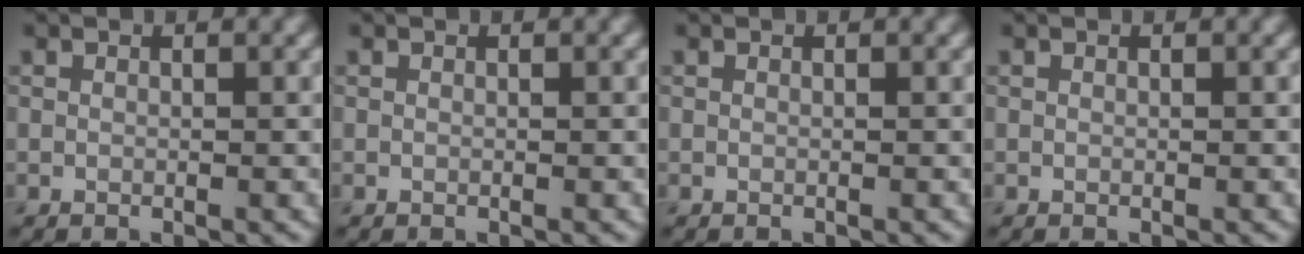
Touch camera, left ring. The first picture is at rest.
{"total": 0.0}
{"total": 0.0}
{"total": 0.0}